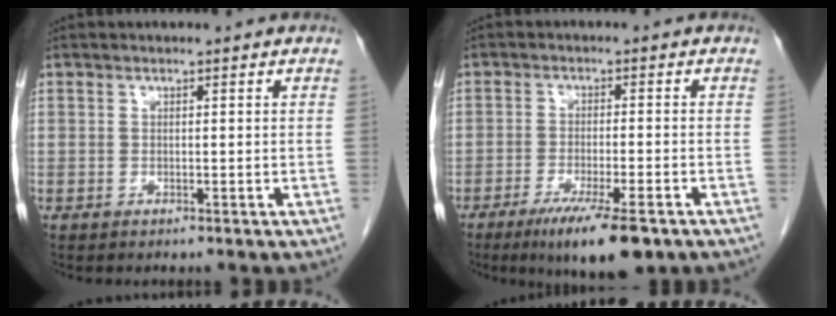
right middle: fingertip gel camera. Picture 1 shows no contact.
{"total": 9.8, "force": [-6.4, 1.3, 7.3], "torque": [-0.115, -0.021, -0.097]}